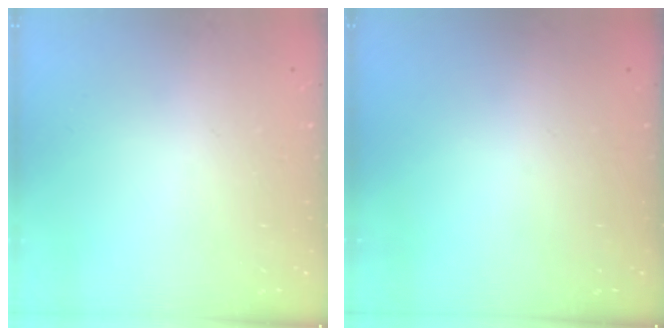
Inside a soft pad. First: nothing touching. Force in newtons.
{"total": 0.0}